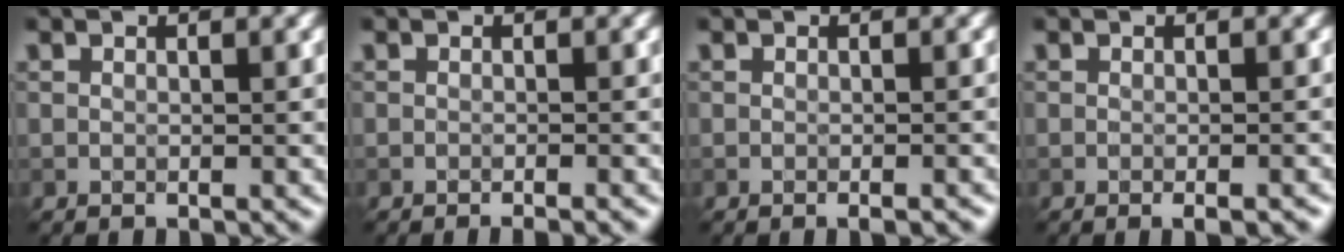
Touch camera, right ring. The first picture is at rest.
{"total": 1.1, "force": [-0.8, 0.1, 0.8], "torque": [-0.008, -0.004, -0.013]}
{"total": 1.2, "force": [-0.8, 0.1, 0.9], "torque": [-0.010, -0.003, -0.010]}
{"total": 1.6, "force": [-1.0, 0.2, 1.2], "torque": [-0.016, -0.003, -0.013]}